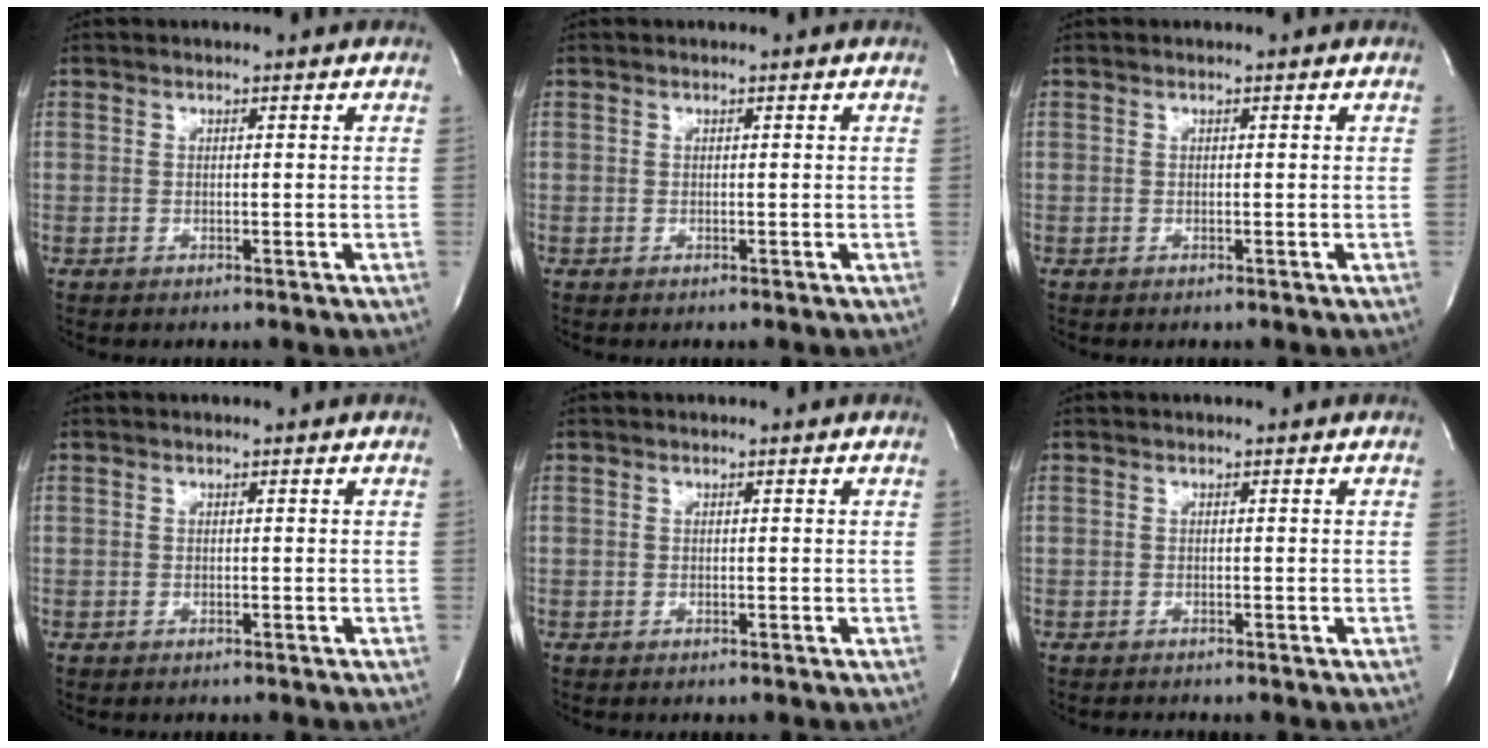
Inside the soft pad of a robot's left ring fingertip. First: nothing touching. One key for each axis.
{"total": 0.0}
{"total": 0.0}
{"total": 0.0}
{"total": 0.0}
{"total": 0.7, "fx": -0.7, "fy": 0.1, "fz": 0.1, "tx": -0.008, "ty": -0.003, "tz": -0.010}